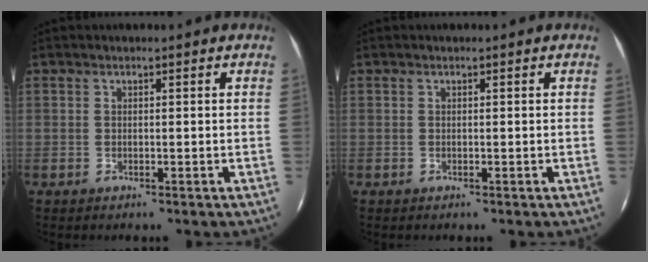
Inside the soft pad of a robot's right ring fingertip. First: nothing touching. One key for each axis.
{"total": 0.0}